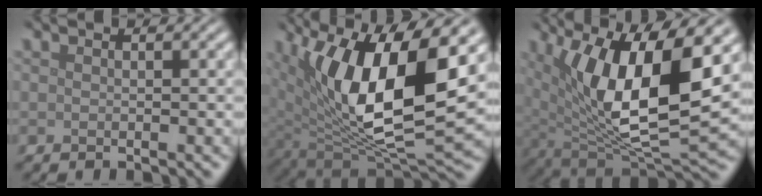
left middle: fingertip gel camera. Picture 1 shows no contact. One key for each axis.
{"total": 13.6, "fx": 3.9, "fy": 5.6, "fz": 11.8, "tx": -0.197, "ty": -0.012, "tz": 0.068}
{"total": 12.5, "fx": 3.7, "fy": 4.4, "fz": 11.1, "tx": -0.189, "ty": -0.009, "tz": 0.066}